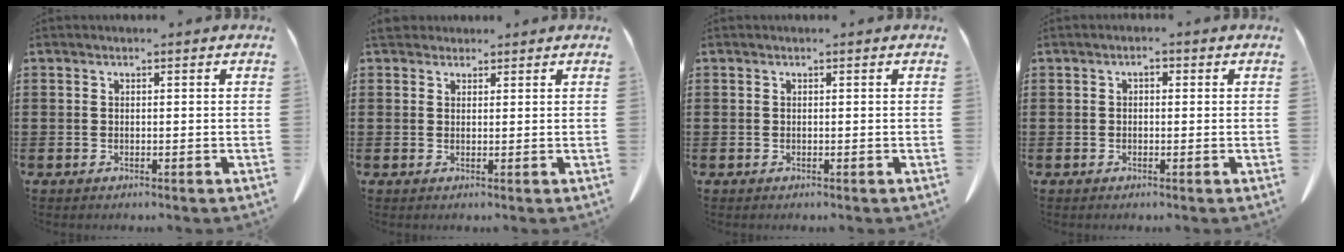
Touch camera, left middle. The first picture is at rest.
{"total": 2.7, "force": [2.2, 1.3, 0.9], "torque": [-0.017, 0.002, 0.039]}
{"total": 0.0}
{"total": 1.3, "force": [-0.4, 0.7, 1.0], "torque": [-0.020, 0.004, -0.009]}